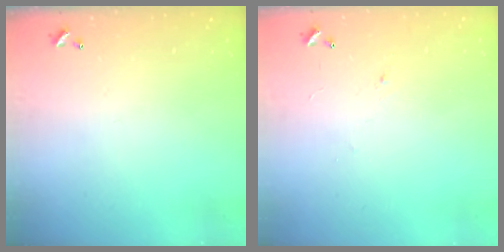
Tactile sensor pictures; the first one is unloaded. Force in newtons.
{"total": 1.2, "press": 1.1, "slide": 0.5}